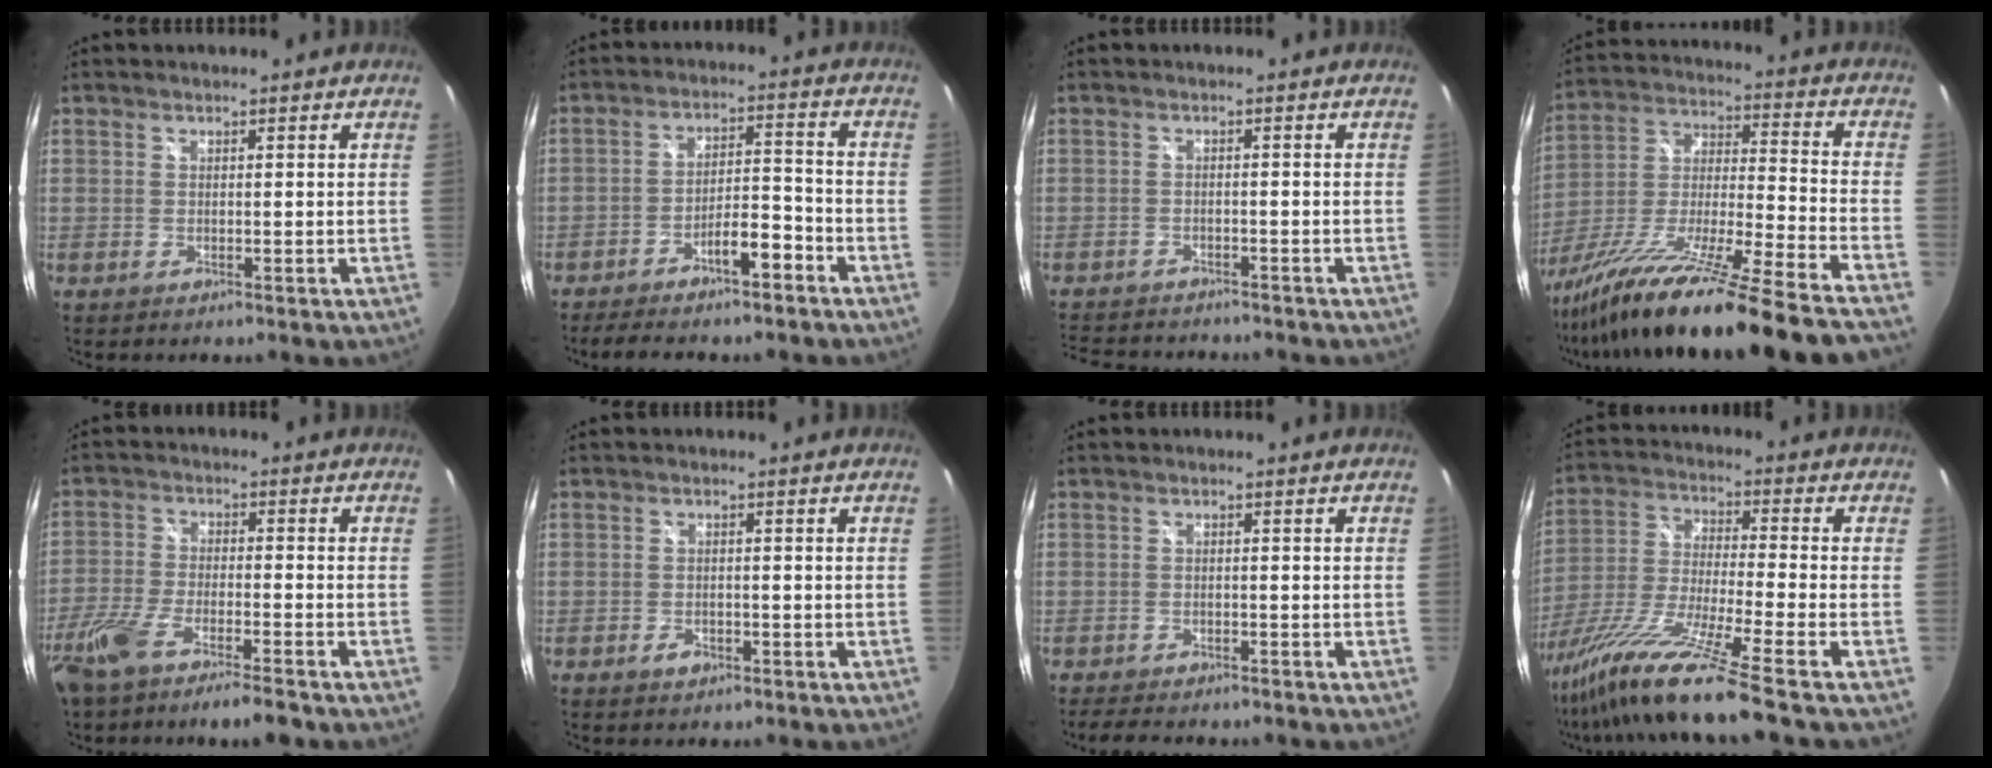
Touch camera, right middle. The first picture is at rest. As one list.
[{"total": 8.4, "force": [-6.3, 2.0, 5.2], "torque": [-0.095, 0.020, -0.096]}, {"total": 9.4, "force": [-8.4, 3.1, 2.8], "torque": [-0.078, -0.009, -0.129]}, {"total": 30.2, "force": [-24.5, -1.6, 17.5], "torque": [-0.279, -0.081, -0.405]}, {"total": 11.1, "force": [-8.4, 1.6, 7.1], "torque": [-0.167, -0.030, -0.158]}, {"total": 2.0, "force": [-1.2, 1.2, 0.9], "torque": [-0.017, 0.000, -0.019]}, {"total": 5.0, "force": [-4.5, 1.4, 1.8], "torque": [-0.046, -0.013, -0.069]}, {"total": 17.5, "force": [-13.8, -2.1, 10.7], "torque": [-0.211, -0.049, -0.251]}]